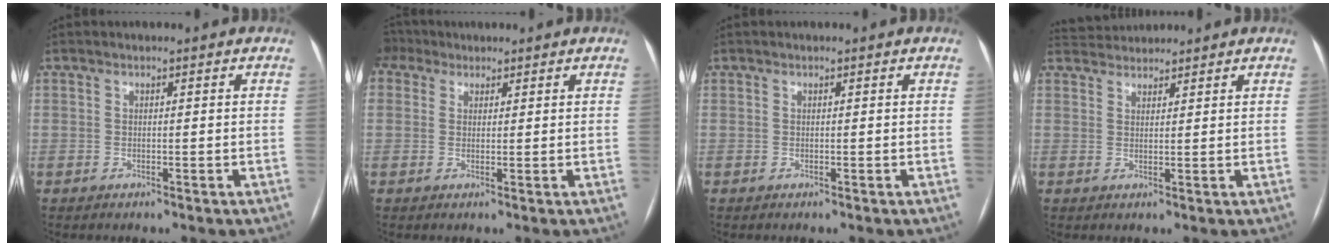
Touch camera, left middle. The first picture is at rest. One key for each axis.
{"total": 6.1, "fx": 3.9, "fy": 4.3, "fz": 1.8, "tx": -0.057, "ty": 0.037, "tz": 0.083}
{"total": 0.0}
{"total": 3.9, "fx": 3.9, "fy": 0.6, "fz": 0.1, "tx": -0.008, "ty": 0.029, "tz": 0.072}